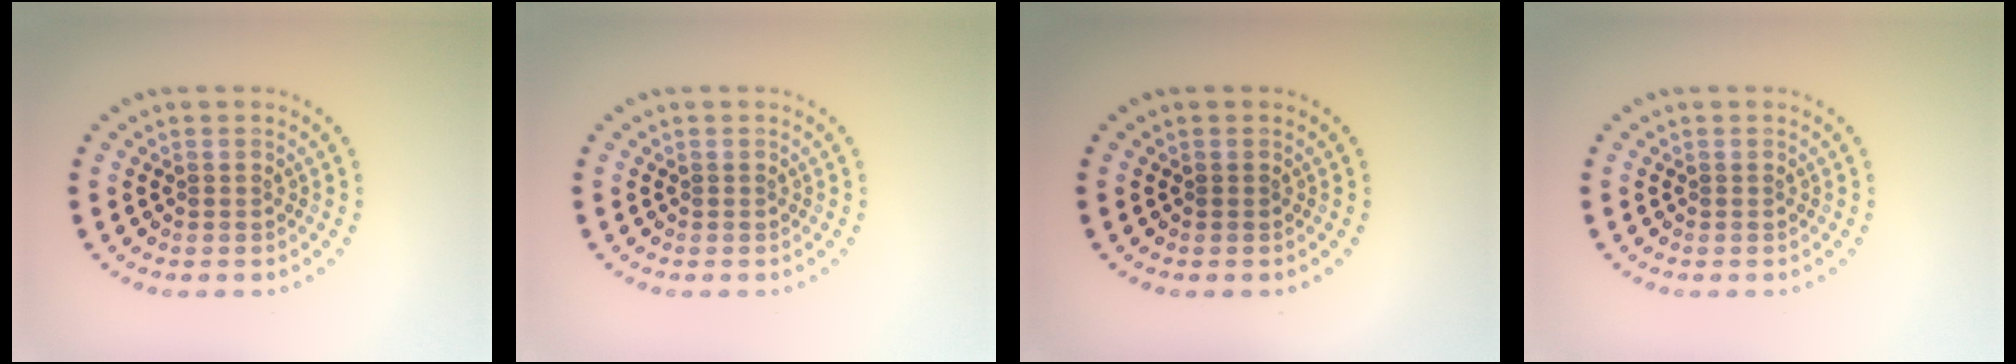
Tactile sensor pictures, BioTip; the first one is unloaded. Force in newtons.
{"total": 0.0}
{"total": 0.0}
{"total": 0.0}